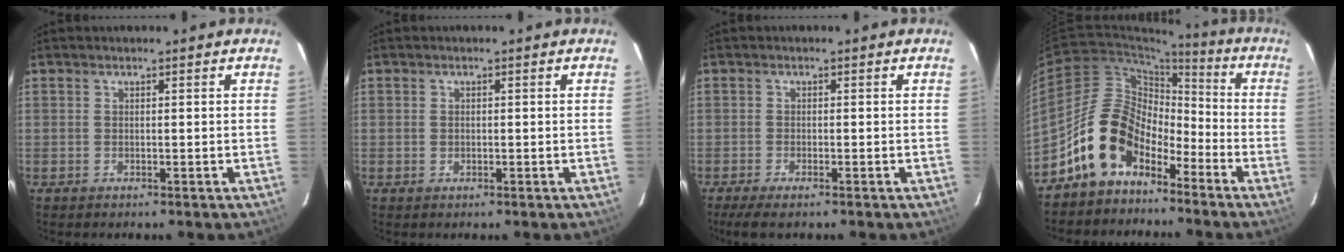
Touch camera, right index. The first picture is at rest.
{"total": 0.8, "force": [-0.2, 0.7, 0.3], "torque": [-0.003, 0.000, -0.004]}
{"total": 4.3, "force": [-3.2, 0.7, 2.7], "torque": [-0.063, -0.018, -0.057]}
{"total": 13.0, "force": [-8.5, 7.7, 6.1], "torque": [-0.116, 0.027, -0.148]}